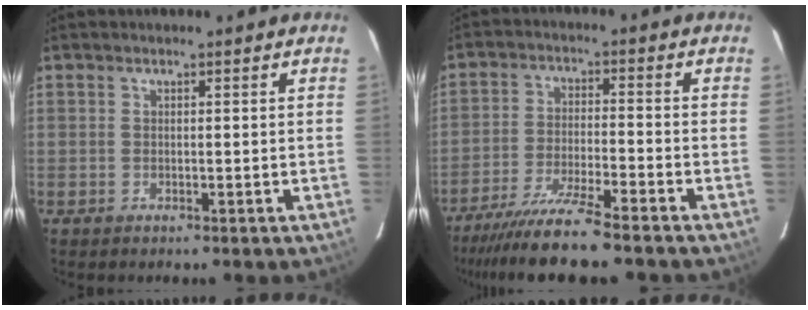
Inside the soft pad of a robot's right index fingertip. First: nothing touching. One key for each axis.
{"total": 10.1, "fx": -8.5, "fy": -0.7, "fz": 5.5, "tx": -0.090, "ty": -0.031, "tz": -0.145}